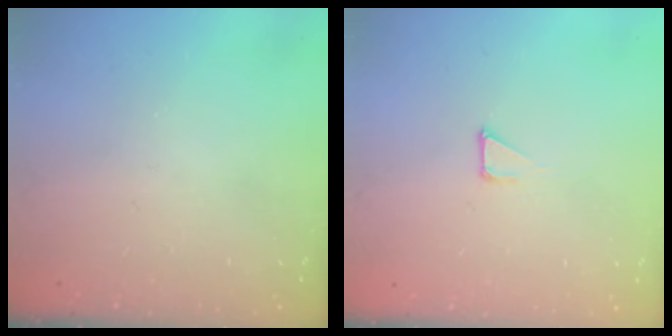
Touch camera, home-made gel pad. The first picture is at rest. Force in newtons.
{"total": 1.2, "press": 1.2, "slide": 0.0}